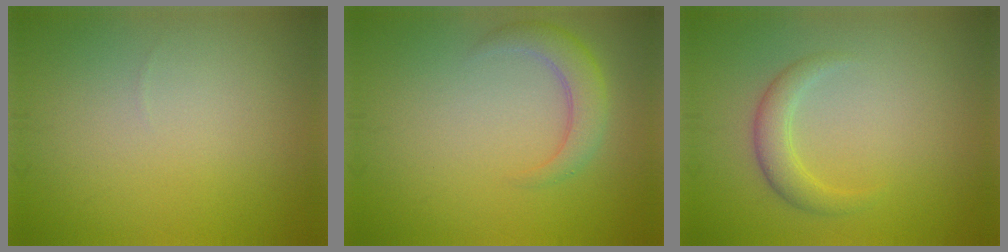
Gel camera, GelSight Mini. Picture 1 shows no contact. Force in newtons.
{"total": 2.9, "press": 2.9, "slide": 0.2}
{"total": 2.2, "press": 2.2, "slide": 0.1}